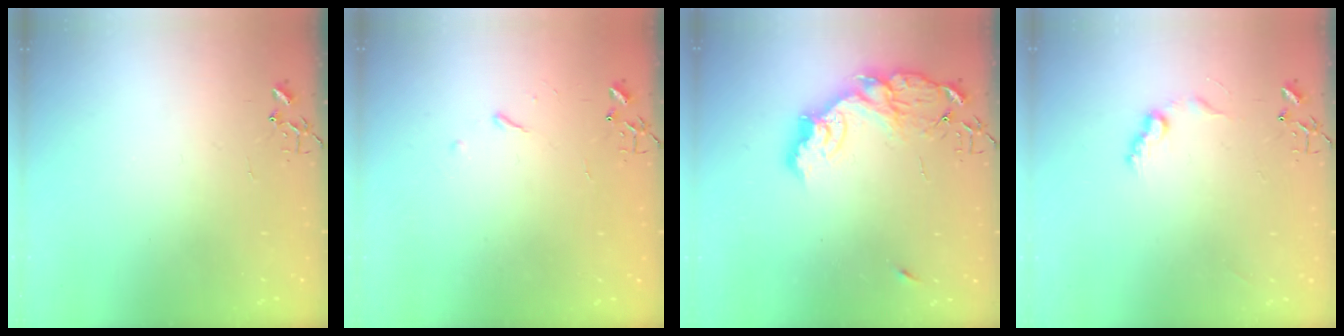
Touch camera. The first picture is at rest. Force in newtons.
{"total": 3.4, "press": 3.3, "slide": 0.6}
{"total": 15.3, "press": 15.2, "slide": 1.1}
{"total": 7.9, "press": 7.9, "slide": 0.5}